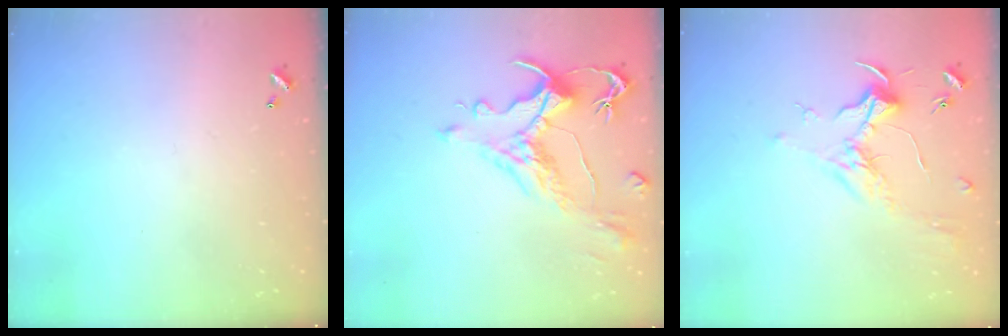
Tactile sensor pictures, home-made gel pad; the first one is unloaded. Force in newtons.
{"total": 1.1, "press": 0.0, "slide": 1.1}
{"total": 1.7, "press": 1.5, "slide": 0.7}